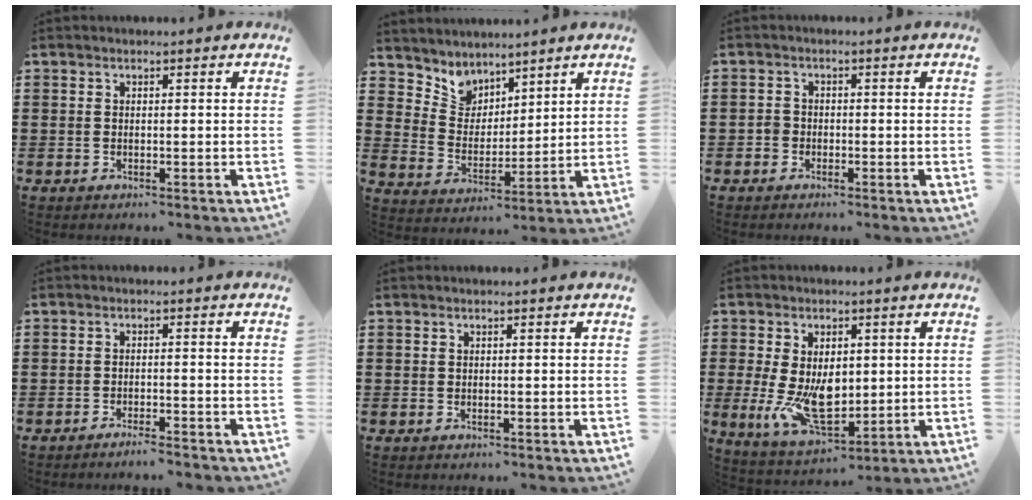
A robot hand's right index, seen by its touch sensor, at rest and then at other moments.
{"total": 4.7, "force": [3.9, 2.6, -0.7], "torque": [-0.021, -0.026, 0.070]}
{"total": 1.6, "force": [-0.8, 1.3, 0.5], "torque": [-0.012, 0.002, -0.016]}
{"total": 2.4, "force": [-2.4, -0.1, 0.5], "torque": [-0.011, 0.000, -0.047]}
{"total": 0.0}
{"total": 10.1, "force": [-0.2, 6.1, 8.1], "torque": [-0.163, -0.007, 0.000]}